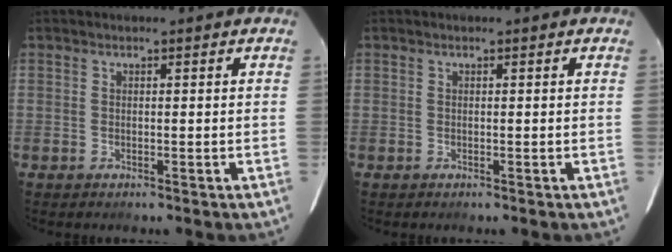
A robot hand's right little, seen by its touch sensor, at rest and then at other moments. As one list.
[{"total": 0.0}]